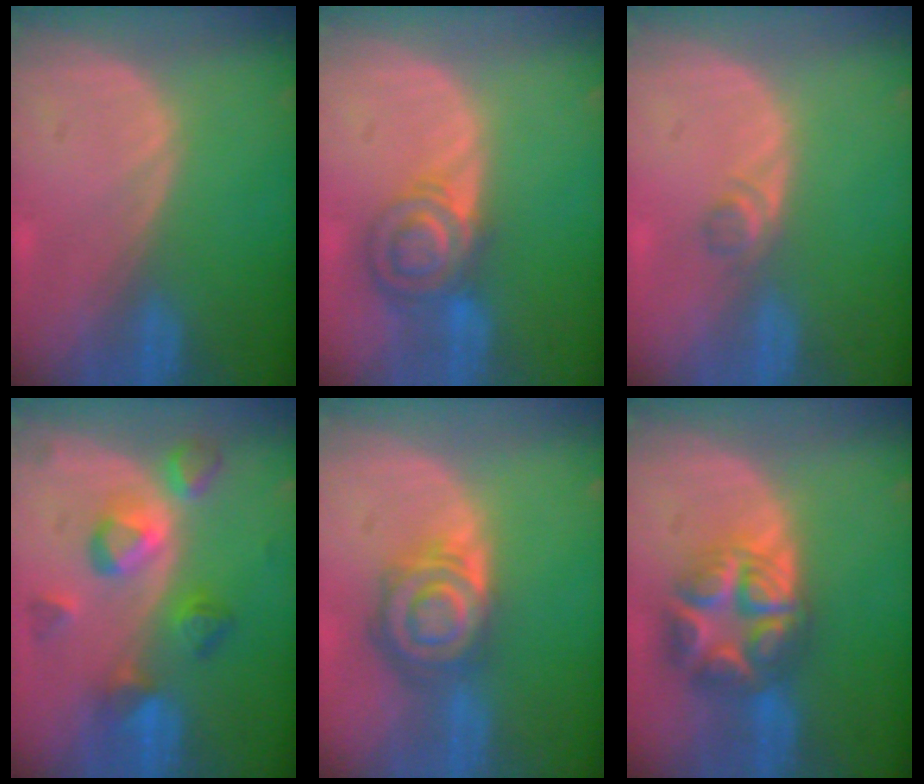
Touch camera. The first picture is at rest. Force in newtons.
{"total": 7.1, "press": 6.2, "slide": 3.5}
{"total": 1.8, "press": 1.5, "slide": 0.9}
{"total": 7.5, "press": 7.5, "slide": 0.7}
{"total": 8.0, "press": 7.1, "slide": 3.7}
{"total": 8.9, "press": 8.9, "slide": 0.5}